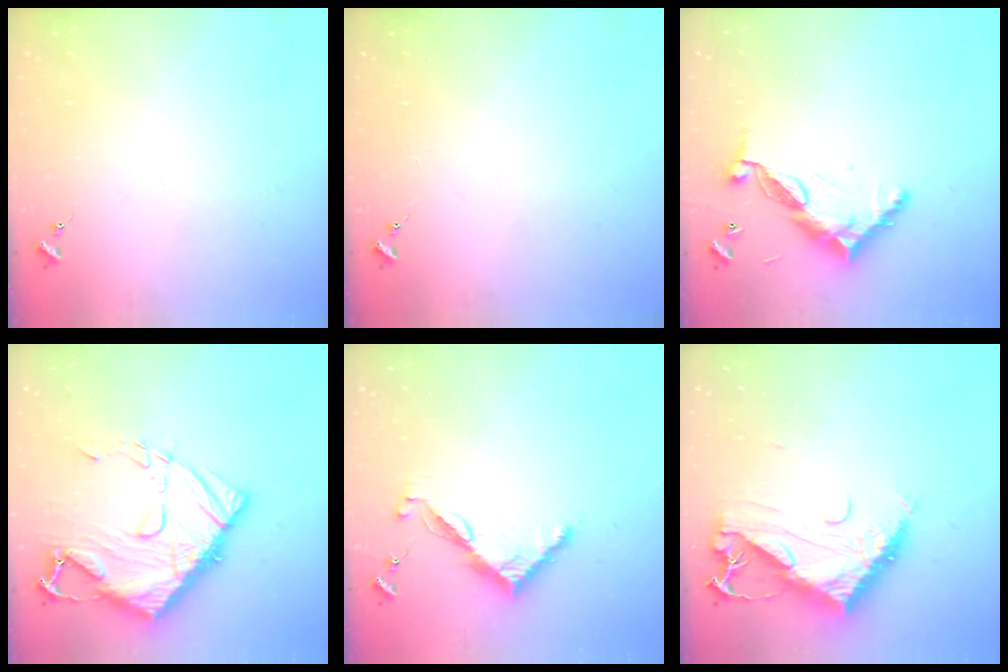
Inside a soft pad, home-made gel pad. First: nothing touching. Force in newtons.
{"total": 0.0}
{"total": 11.5, "press": 11.4, "slide": 1.0}
{"total": 18.3, "press": 18.2, "slide": 2.1}
{"total": 7.8, "press": 7.8, "slide": 0.6}
{"total": 11.6, "press": 11.6, "slide": 1.1}